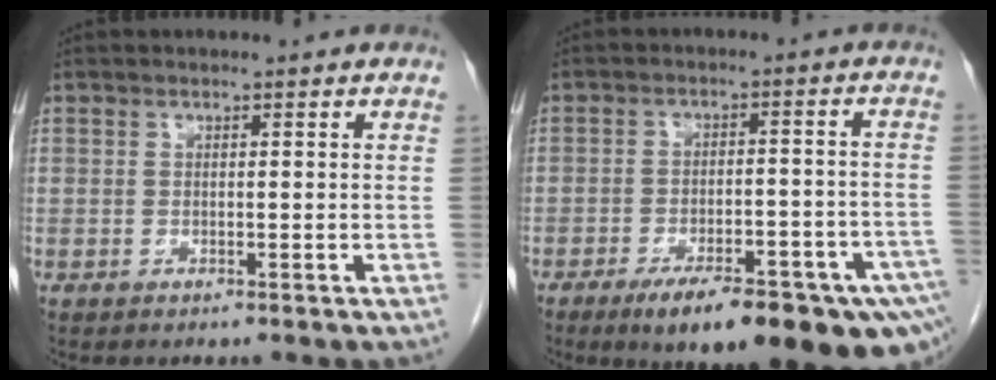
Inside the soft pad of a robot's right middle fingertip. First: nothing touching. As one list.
[{"total": 18.9, "force": [-12.6, 4.1, 13.5], "torque": [-0.131, 0.003, -0.171]}]